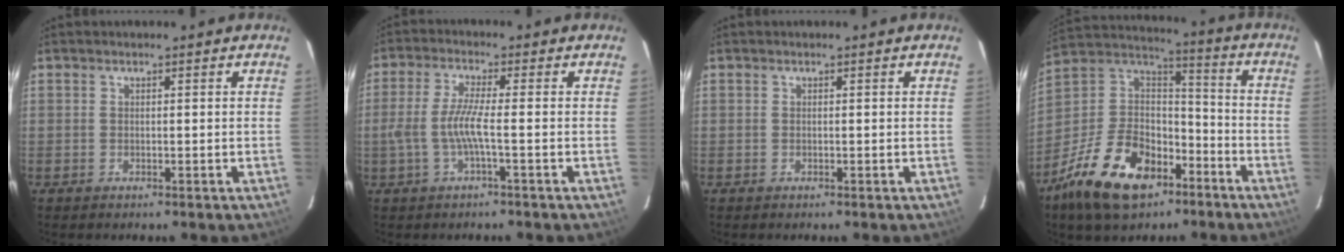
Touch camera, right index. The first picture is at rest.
{"total": 5.7, "force": [-1.6, -0.2, 5.5], "torque": [-0.124, -0.001, -0.028]}
{"total": 0.0}
{"total": 22.2, "force": [-12.9, 12.5, 12.9], "torque": [-0.284, 0.009, -0.219]}